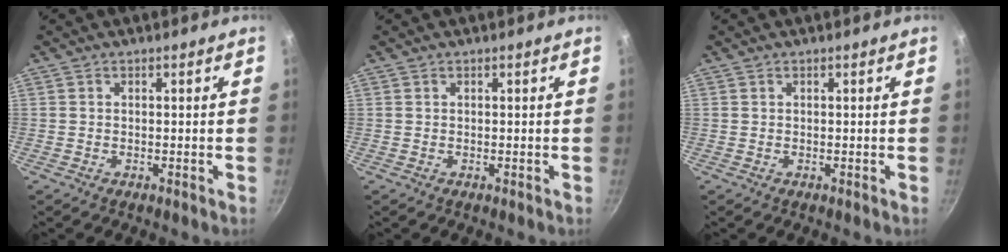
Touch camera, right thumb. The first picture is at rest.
{"total": 0.0}
{"total": 0.0}